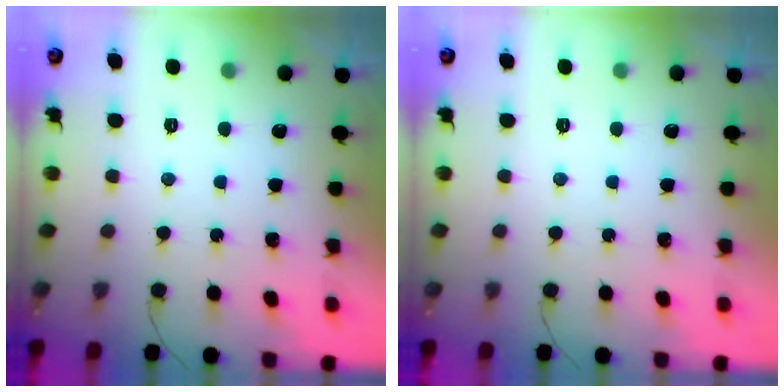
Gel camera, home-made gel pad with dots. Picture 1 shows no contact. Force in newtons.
{"total": 0.0}